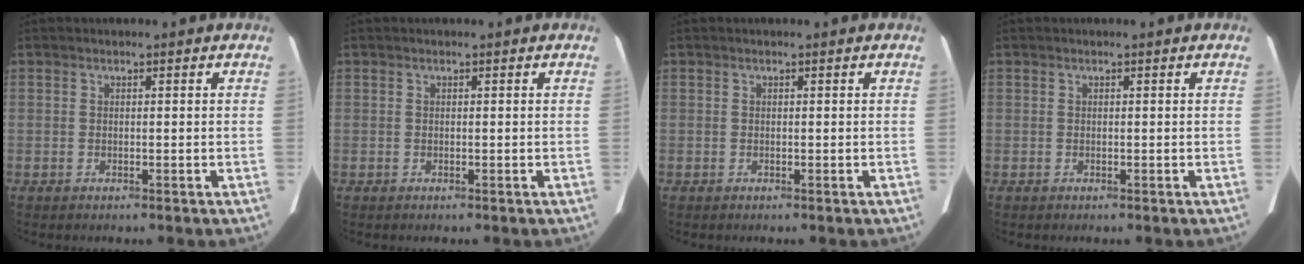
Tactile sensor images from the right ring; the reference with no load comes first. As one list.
[{"total": 0.0}, {"total": 0.0}, {"total": 0.0}]